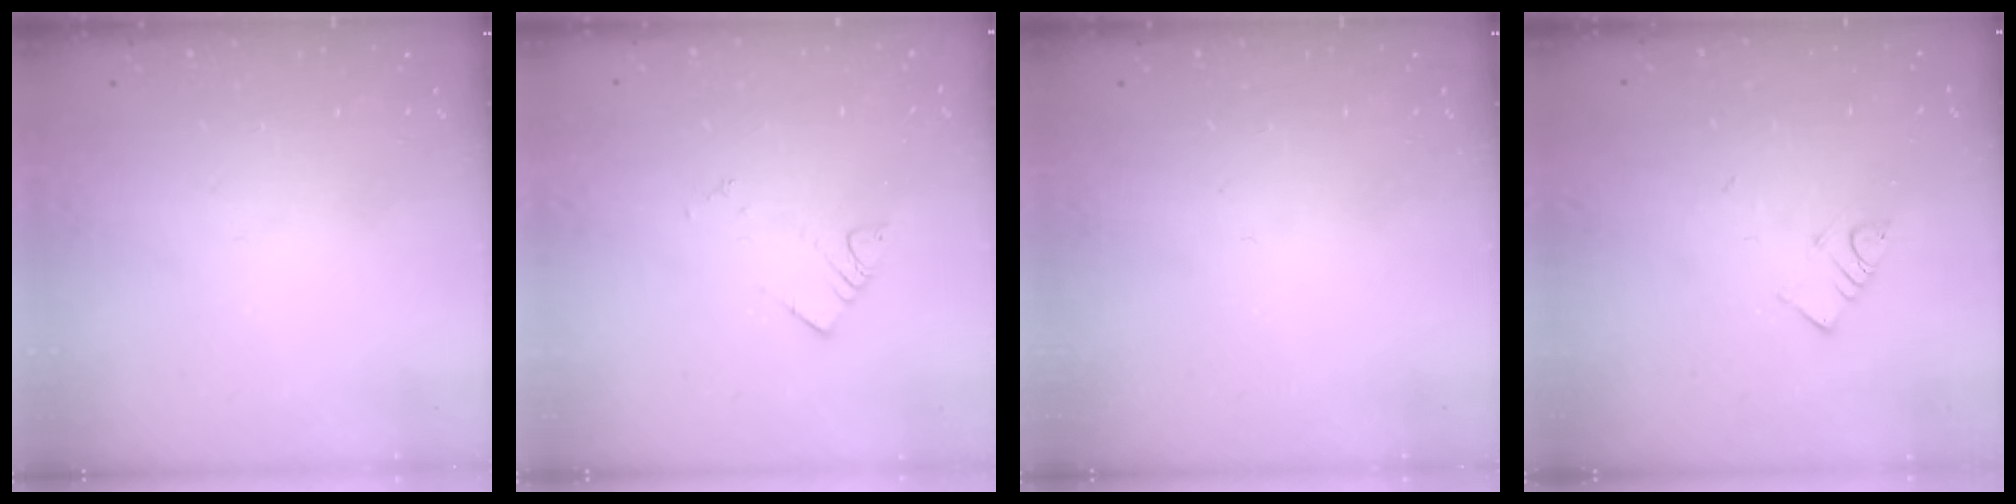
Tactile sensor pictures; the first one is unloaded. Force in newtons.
{"total": 3.7, "press": 3.7, "slide": 0.5}
{"total": 0.0}
{"total": 3.9, "press": 3.9, "slide": 0.5}